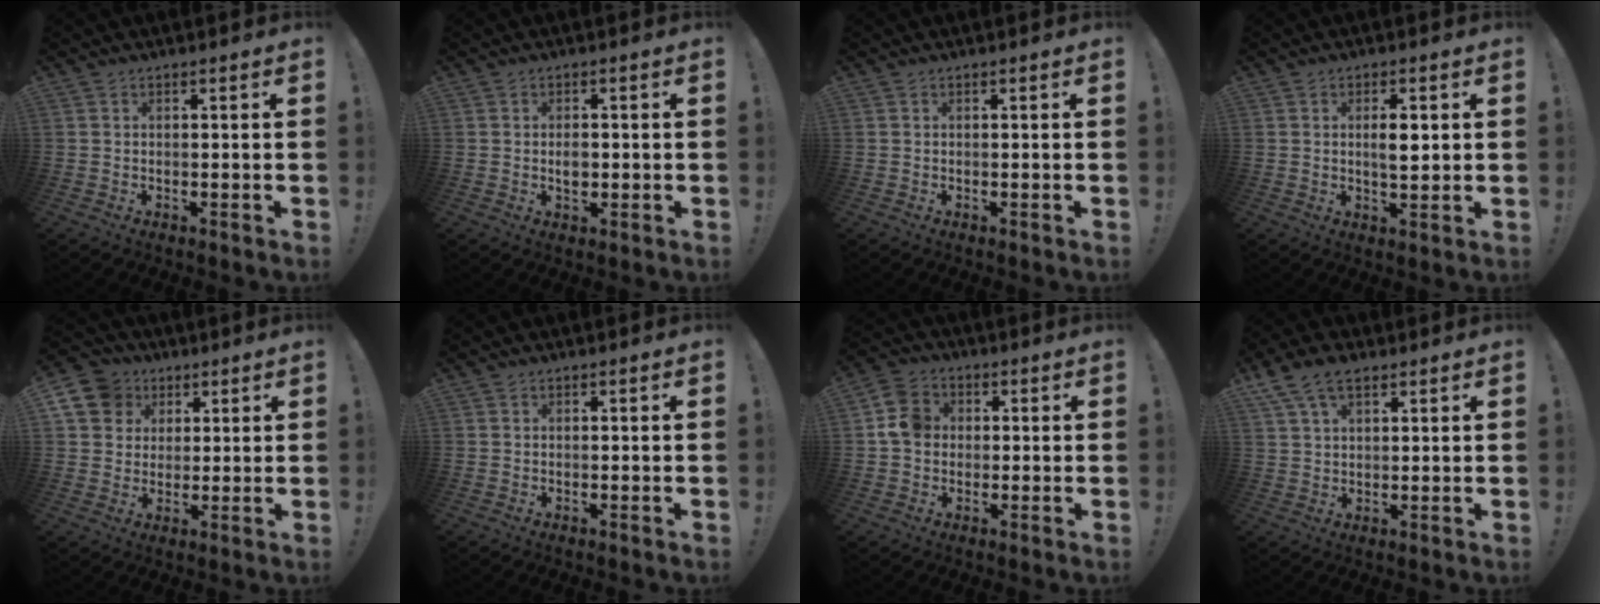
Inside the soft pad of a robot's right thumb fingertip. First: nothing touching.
{"total": 3.3, "force": [-0.5, 2.4, 2.2], "torque": [-0.018, -0.003, -0.014]}
{"total": 0.0}
{"total": 4.8, "force": [0.7, 1.8, 4.4], "torque": [-0.068, -0.004, 0.006]}
{"total": 11.1, "force": [4.5, 9.5, 3.8], "torque": [-0.057, -0.017, 0.093]}
{"total": 0.0}
{"total": 8.4, "force": [0.4, 7.1, 4.4], "torque": [-0.077, 0.016, 0.010]}
{"total": 8.5, "force": [4.9, 4.6, 5.2], "torque": [-0.097, -0.005, 0.096]}